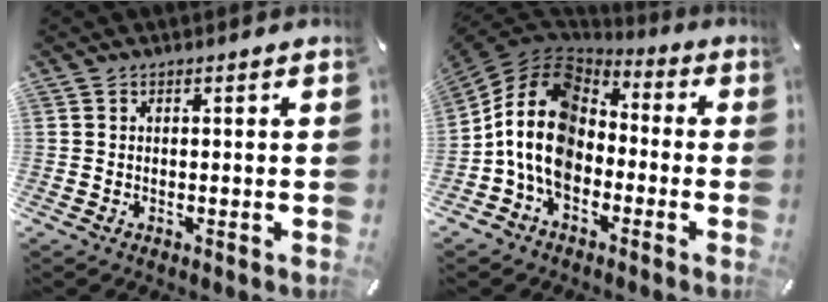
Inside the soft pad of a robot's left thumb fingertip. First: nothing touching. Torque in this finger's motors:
{"motor_torque": [0.16, 3.17, 0.81, 0.41, 0.83]}